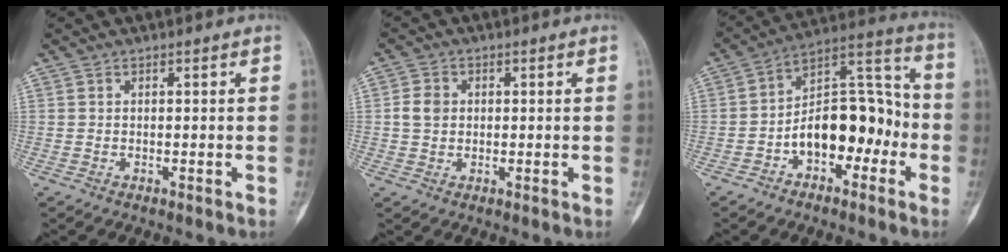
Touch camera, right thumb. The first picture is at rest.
{"total": 3.7, "force": [0.3, 3.1, 2.0], "torque": [-0.031, 0.004, 0.003]}
{"total": 15.5, "force": [-4.5, 9.1, 11.7], "torque": [-0.146, 0.063, -0.076]}